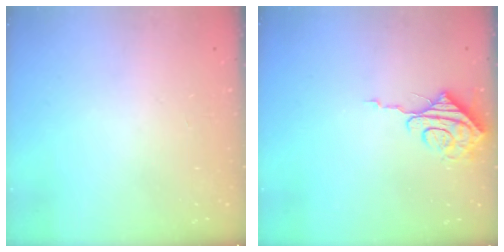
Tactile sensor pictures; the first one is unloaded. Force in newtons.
{"total": 8.2, "press": 8.2, "slide": 0.7}